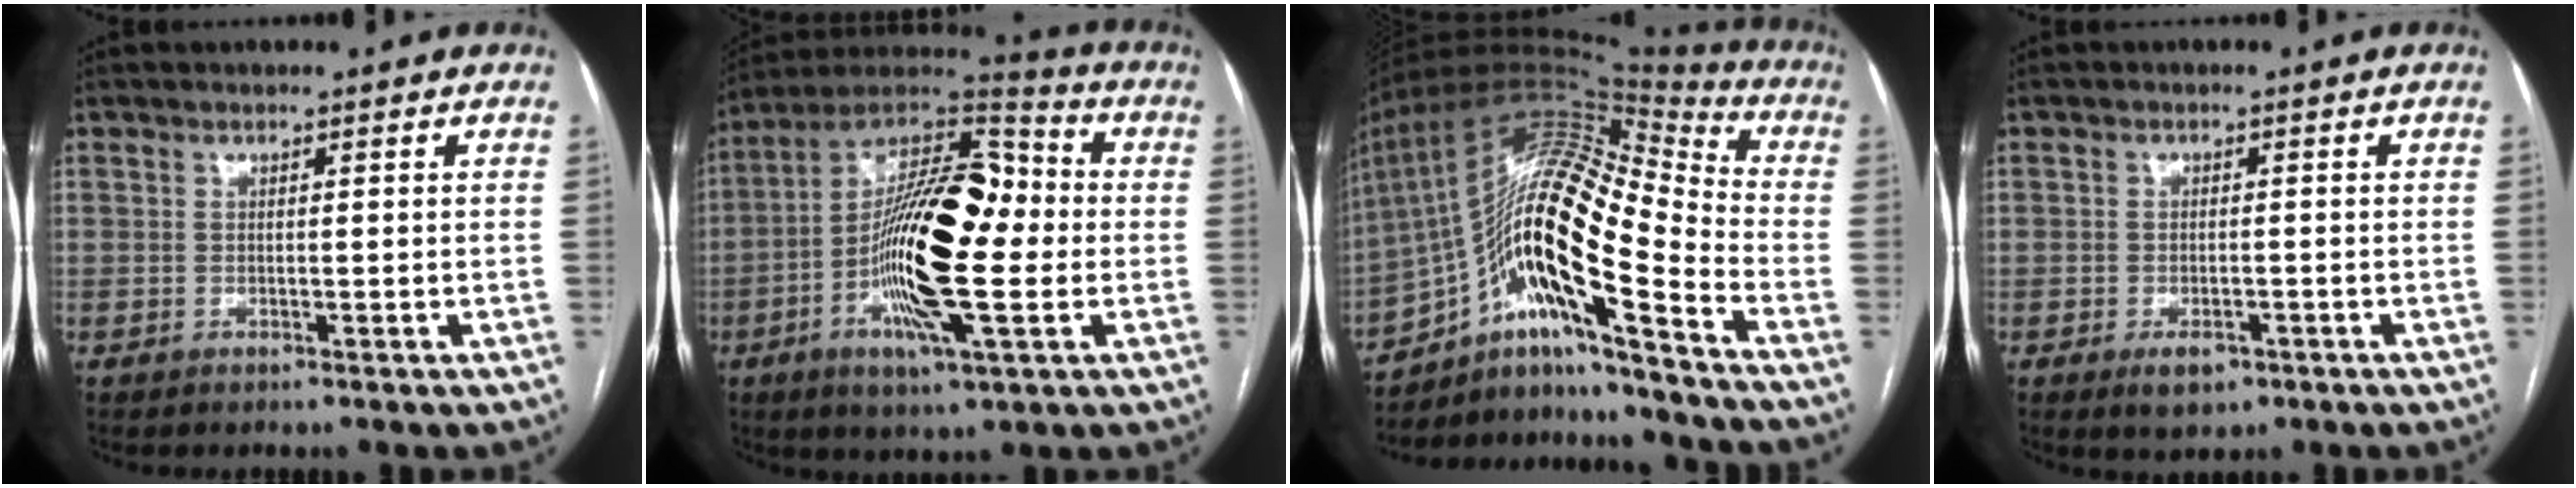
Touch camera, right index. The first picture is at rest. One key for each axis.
{"total": 20.7, "fx": -2.0, "fy": 5.2, "fz": 20.0, "tx": -0.363, "ty": 0.019, "tz": -0.039}
{"total": 20.9, "fx": -9.8, "fy": 3.5, "fz": 18.1, "tx": -0.336, "ty": 0.023, "tz": -0.168}
{"total": 3.4, "fx": -1.9, "fy": 2.1, "fz": 1.9, "tx": -0.028, "ty": -0.001, "tz": -0.020}